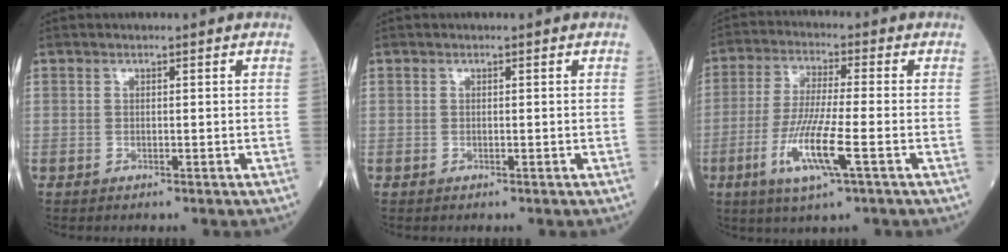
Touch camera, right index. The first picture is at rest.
{"total": 0.0}
{"total": 10.1, "force": [-3.6, 0.3, 9.5], "torque": [-0.194, -0.018, -0.072]}